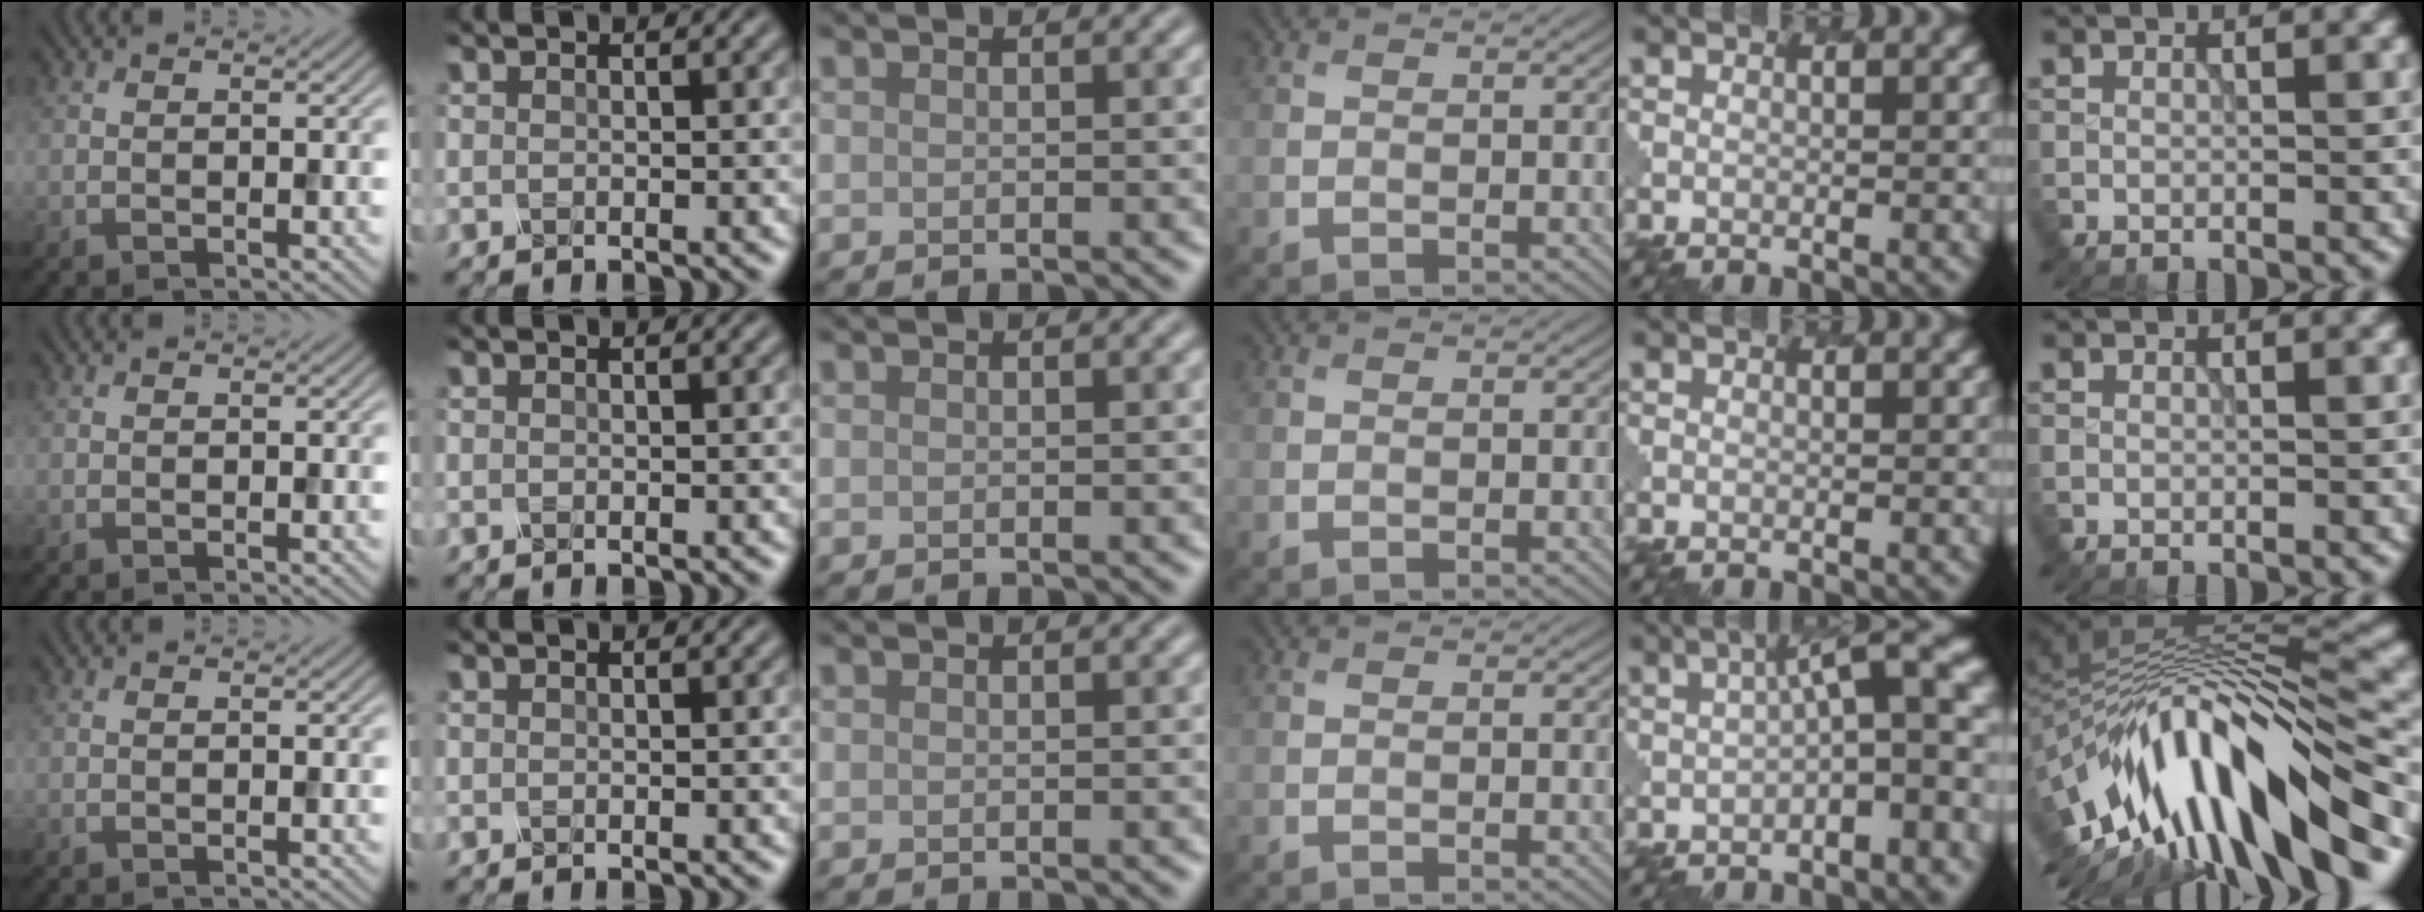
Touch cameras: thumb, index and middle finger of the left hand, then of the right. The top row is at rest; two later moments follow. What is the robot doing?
{"motion": "dispense", "object": "dispenser bottle"}